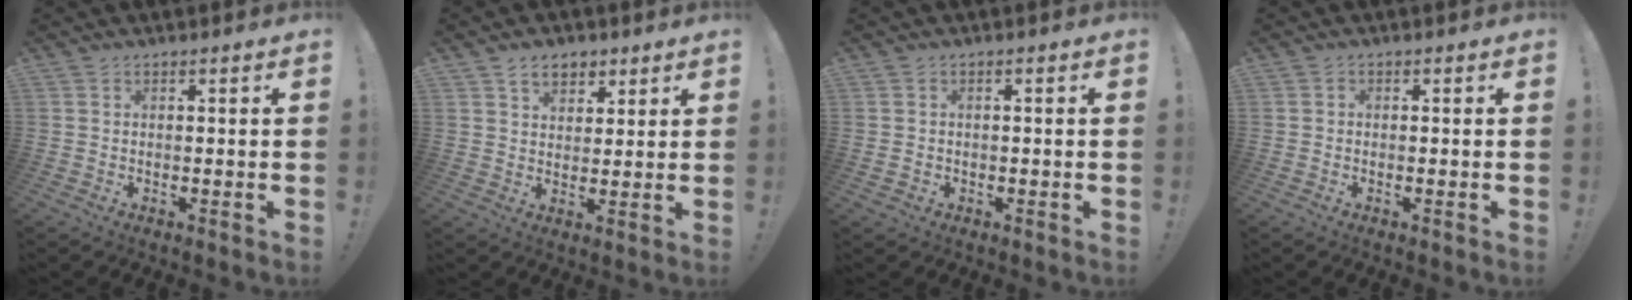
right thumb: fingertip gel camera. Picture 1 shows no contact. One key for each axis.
{"total": 6.2, "fx": 3.7, "fy": 4.1, "fz": 2.7, "tx": -0.036, "ty": -0.011, "tz": 0.066}
{"total": 1.4, "fx": -0.4, "fy": 1.3, "fz": 0.5, "tx": -0.016, "ty": 0.003, "tz": -0.006}
{"total": 0.8, "fx": -0.5, "fy": 0.6, "fz": 0.3, "tx": -0.011, "ty": 0.004, "tz": -0.007}